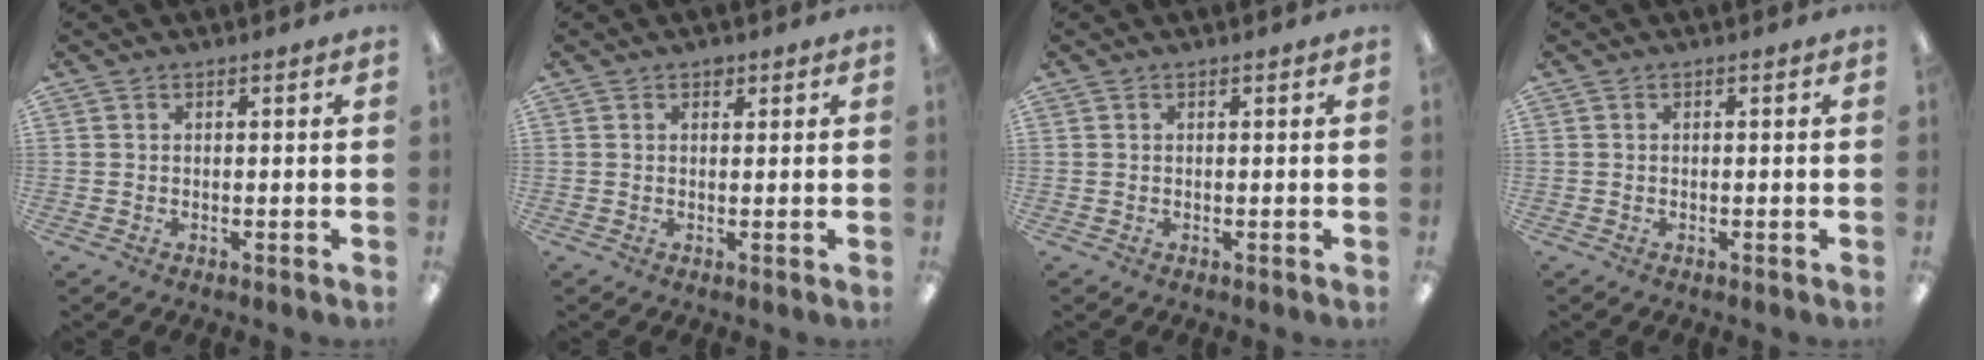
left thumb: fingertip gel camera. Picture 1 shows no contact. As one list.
[{"total": 1.5, "force": [1.2, 0.9, 0.4], "torque": [-0.001, -0.002, 0.021]}, {"total": 0.0}, {"total": 0.0}]